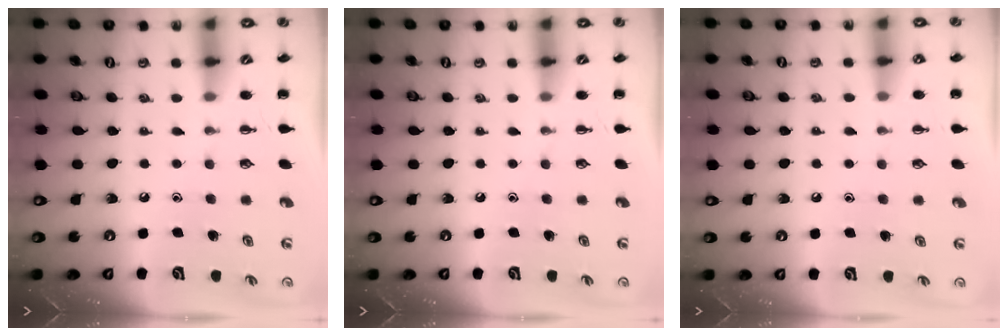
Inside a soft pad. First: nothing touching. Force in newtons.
{"total": 0.0}
{"total": 5.8, "press": 5.5, "slide": 1.9}